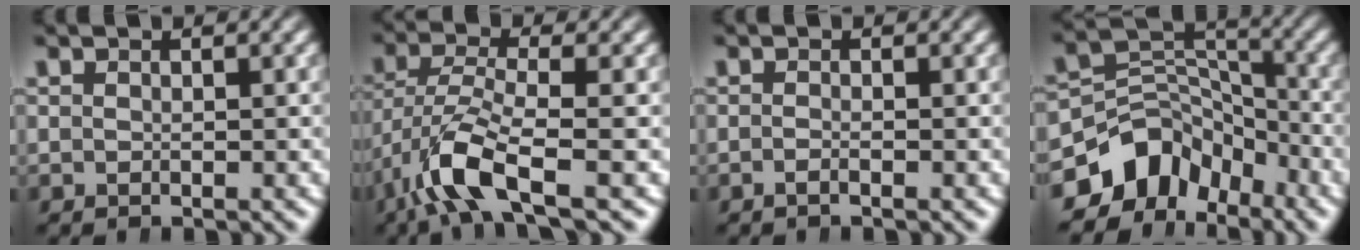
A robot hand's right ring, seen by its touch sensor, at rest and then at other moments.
{"total": 5.6, "force": [-1.7, 2.6, 4.6], "torque": [-0.123, -0.034, -0.010]}
{"total": 0.9, "force": [-0.8, 0.1, 0.5], "torque": [-0.012, 0.000, -0.018]}
{"total": 10.7, "force": [-4.2, 8.2, 5.4], "torque": [-0.079, -0.019, -0.071]}